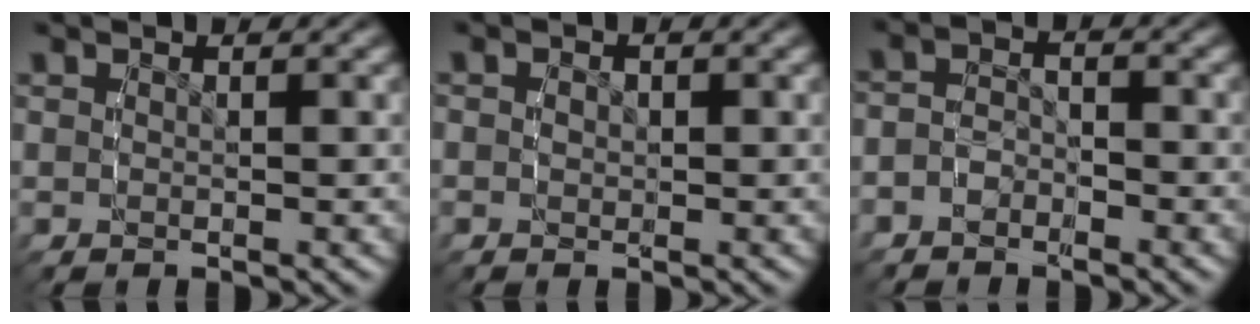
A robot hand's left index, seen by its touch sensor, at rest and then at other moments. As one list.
[{"total": 1.1, "force": [-1.0, 0.2, -0.2], "torque": [0.003, -0.011, -0.015]}, {"total": 3.2, "force": [-2.8, 1.4, 0.1], "torque": [-0.009, -0.013, -0.054]}]